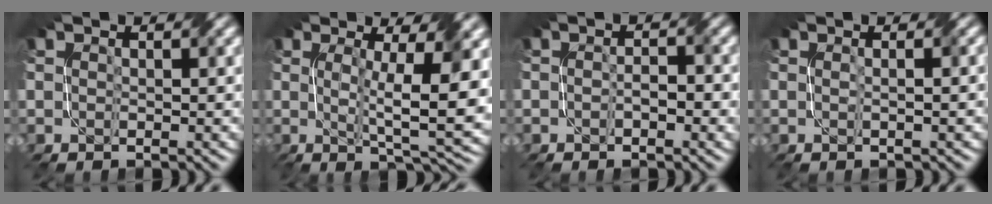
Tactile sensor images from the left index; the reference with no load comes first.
{"total": 9.6, "force": [0.9, 2.1, 9.3], "torque": [-0.136, -0.004, 0.017]}
{"total": 2.5, "force": [-0.4, 1.1, 2.2], "torque": [-0.032, 0.000, -0.009]}
{"total": 2.1, "force": [0.3, 0.8, 1.9], "torque": [-0.014, 0.004, -0.014]}